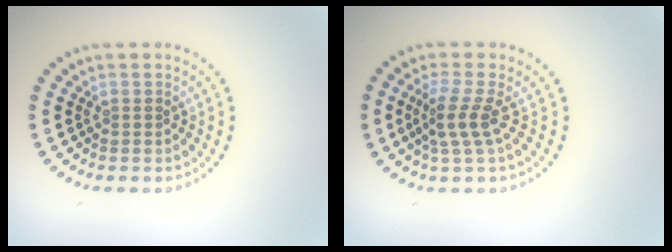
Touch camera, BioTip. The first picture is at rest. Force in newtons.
{"total": 2.6, "press": 2.0, "slide": 1.6}